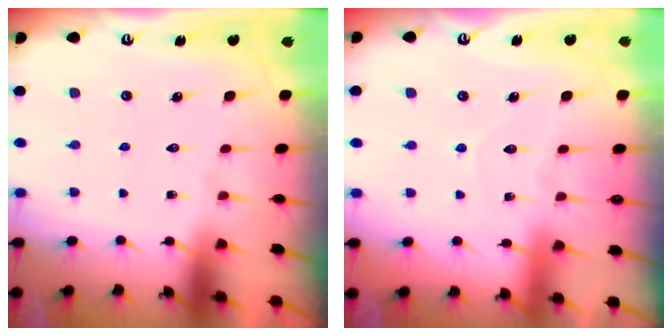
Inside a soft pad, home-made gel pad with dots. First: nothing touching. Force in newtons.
{"total": 5.1, "press": 5.1, "slide": 0.5}